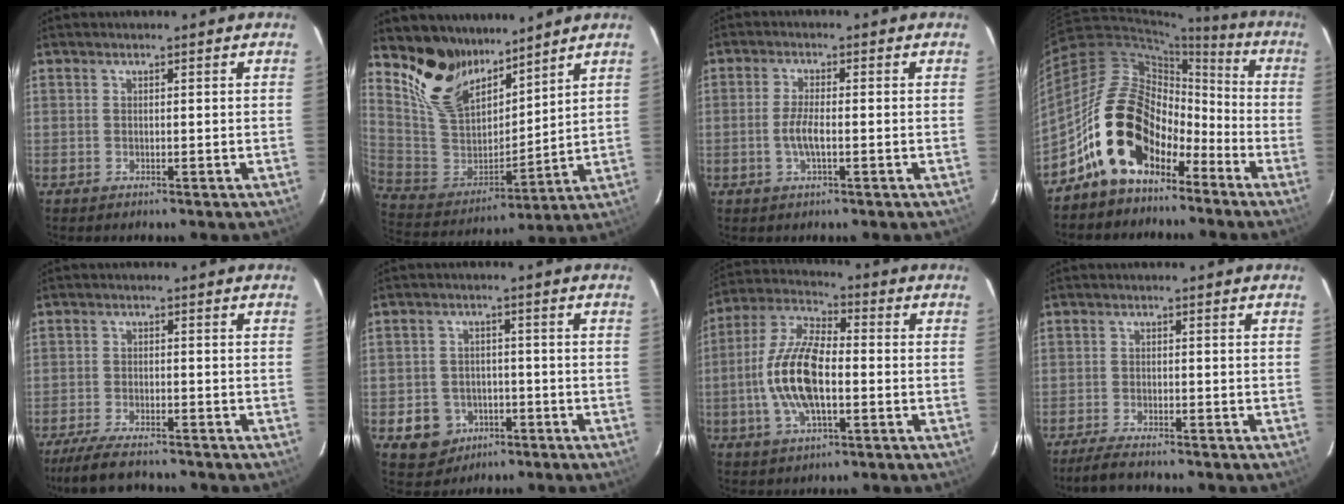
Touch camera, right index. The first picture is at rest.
{"total": 15.3, "force": [12.0, 7.4, 6.0], "torque": [-0.142, 0.000, 0.247]}
{"total": 3.9, "force": [-1.1, 0.8, 3.7], "torque": [-0.075, -0.002, -0.021]}
{"total": 16.4, "force": [-9.2, 10.7, 8.3], "torque": [-0.153, 0.029, -0.151]}
{"total": 8.5, "force": [-7.2, 1.8, 4.0], "torque": [-0.102, -0.023, -0.126]}
{"total": 8.0, "force": [-3.5, 6.9, 2.0], "torque": [-0.059, 0.019, -0.039]}
{"total": 14.3, "force": [-2.4, 6.0, 12.8], "torque": [-0.269, 0.005, -0.051]}
{"total": 4.5, "force": [-4.0, 0.6, 2.0], "torque": [-0.058, -0.013, -0.075]}